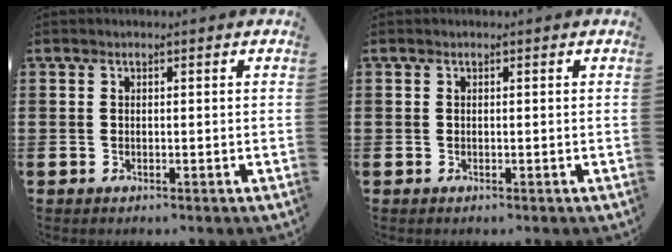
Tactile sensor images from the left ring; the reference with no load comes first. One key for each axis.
{"total": 0.0}